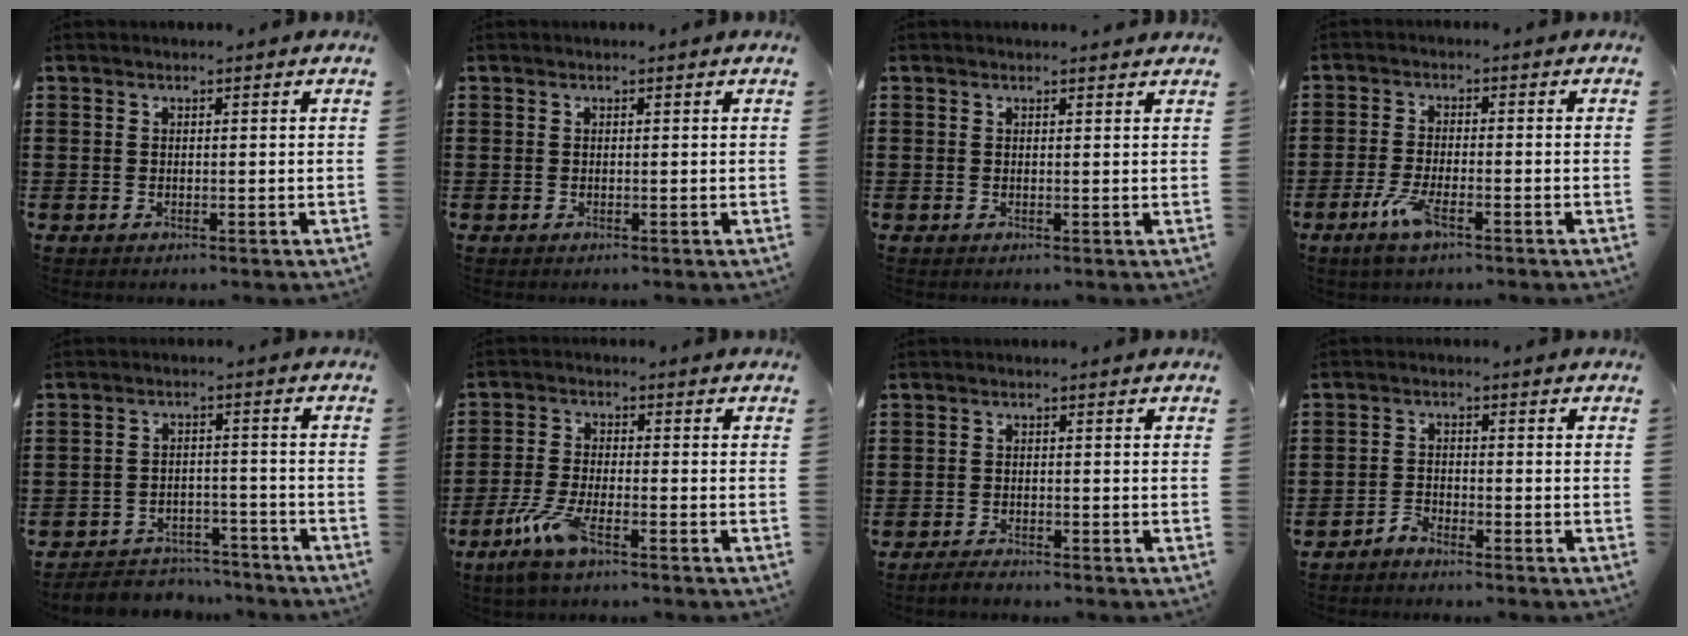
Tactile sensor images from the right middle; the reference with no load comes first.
{"total": 0.0}
{"total": 0.6, "force": [0.5, 0.1, 0.2], "torque": [0.002, -0.004, 0.008]}
{"total": 4.9, "force": [-2.6, 1.4, 3.9], "torque": [-0.097, -0.008, -0.053]}
{"total": 4.2, "force": [-4.1, 0.9, 0.0], "torque": [-0.008, 0.003, -0.086]}
{"total": 6.5, "force": [-3.9, 1.6, 5.0], "torque": [-0.120, -0.013, -0.077]}
{"total": 1.7, "force": [-1.7, 0.1, 0.4], "torque": [-0.012, -0.002, -0.033]}
{"total": 2.2, "force": [-2.2, 0.2, 0.2], "torque": [-0.011, 0.002, -0.047]}